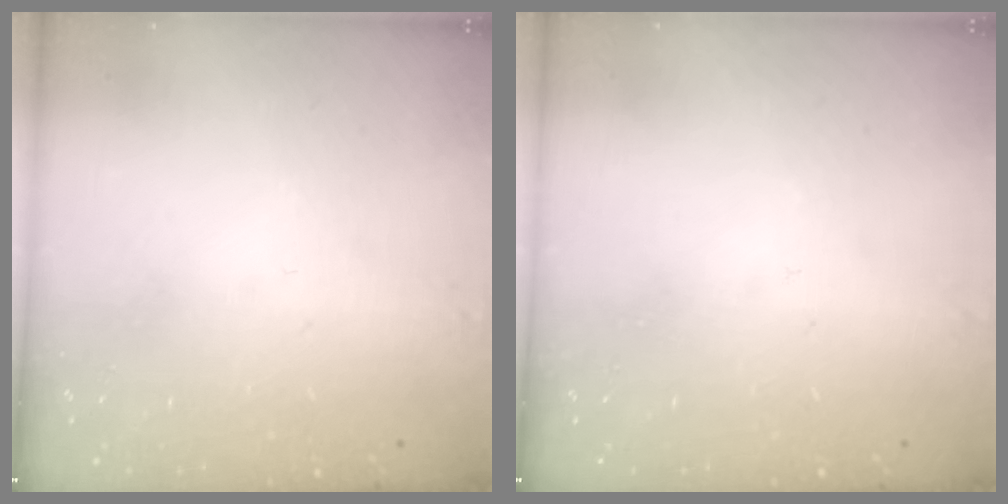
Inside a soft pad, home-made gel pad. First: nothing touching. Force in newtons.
{"total": 0.0}